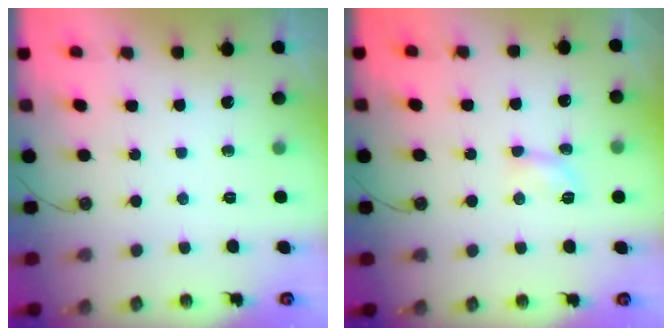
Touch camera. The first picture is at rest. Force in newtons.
{"total": 2.9, "press": 2.9, "slide": 0.5}